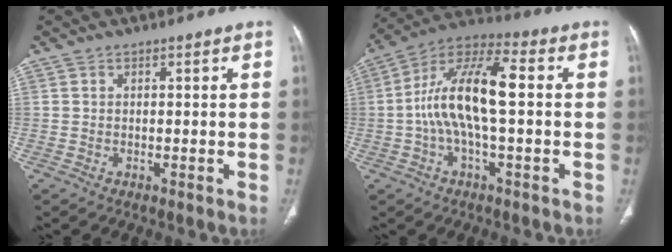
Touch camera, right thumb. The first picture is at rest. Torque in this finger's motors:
{"motor_torque": [0.36, 0.46, 1.55, -0.45, 0.56]}